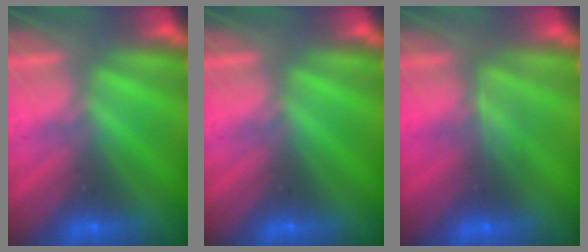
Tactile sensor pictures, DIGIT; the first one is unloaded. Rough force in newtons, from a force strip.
{"total": 0.0}
{"total": 2.4}